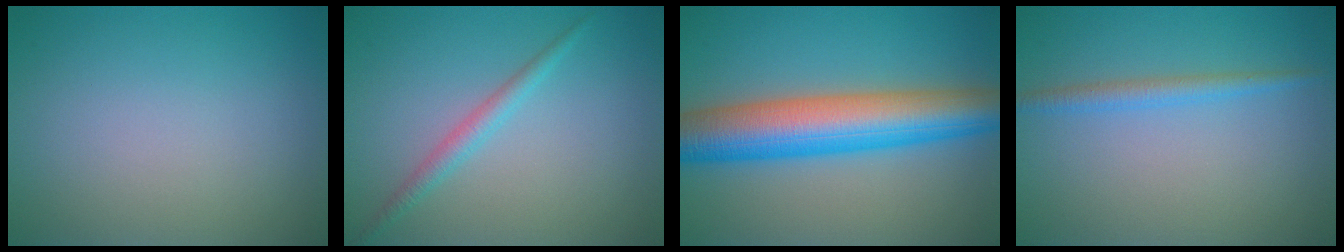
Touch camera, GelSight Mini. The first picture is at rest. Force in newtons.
{"total": 1.8, "press": 1.8, "slide": 0.0}
{"total": 9.9, "press": 9.9, "slide": 0.3}
{"total": 1.8, "press": 1.8, "slide": 0.1}